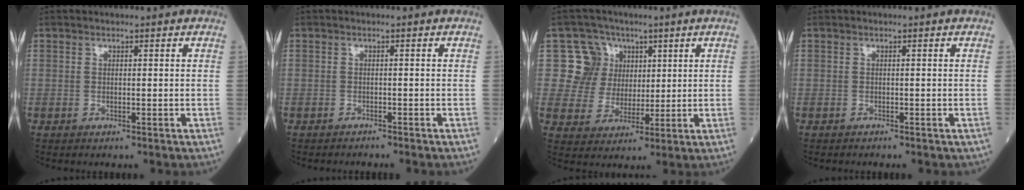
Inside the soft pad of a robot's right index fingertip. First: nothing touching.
{"total": 1.6, "force": [-1.6, 0.2, 0.3], "torque": [-0.006, -0.002, -0.020]}
{"total": 7.5, "force": [2.4, 7.1, -0.1], "torque": [0.009, 0.019, 0.044]}
{"total": 1.9, "force": [-1.6, 0.7, 0.8], "torque": [-0.019, -0.003, -0.014]}